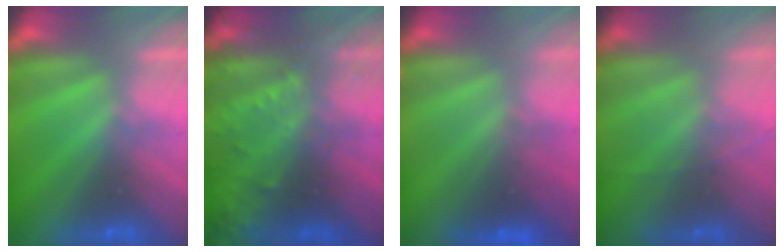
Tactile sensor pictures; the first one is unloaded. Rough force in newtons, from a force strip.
{"total": 9.1}
{"total": 2.5}
{"total": 1.8}